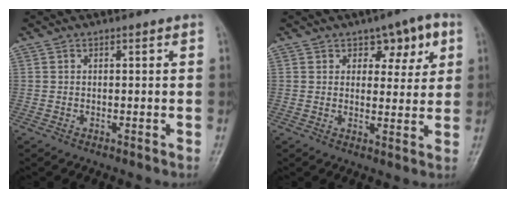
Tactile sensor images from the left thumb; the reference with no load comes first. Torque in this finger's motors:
{"motor_torque": [0.73, 0.72, 0.14, 0.01, -0.02]}